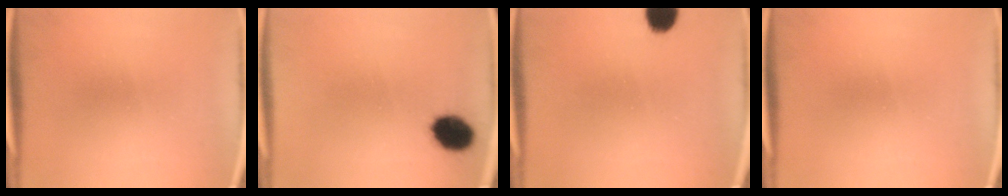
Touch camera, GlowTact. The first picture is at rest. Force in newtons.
{"total": 8.0}
{"total": 5.5}
{"total": 0.0}